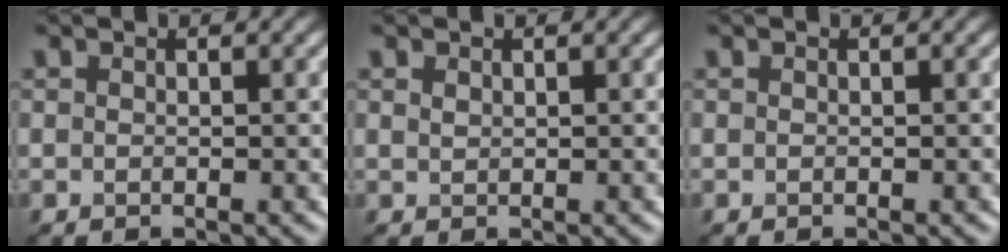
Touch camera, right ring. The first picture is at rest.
{"total": 0.7, "force": [0.5, 0.4, 0.3], "torque": [-0.009, -0.001, 0.011]}
{"total": 0.0}